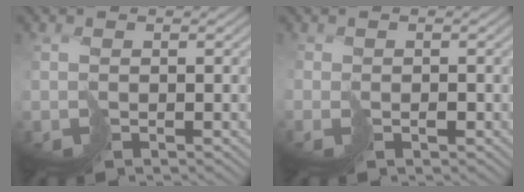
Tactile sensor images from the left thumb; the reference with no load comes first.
{"total": 0.8, "force": [-0.3, 0.2, -0.7], "torque": [0.025, 0.000, -0.006]}